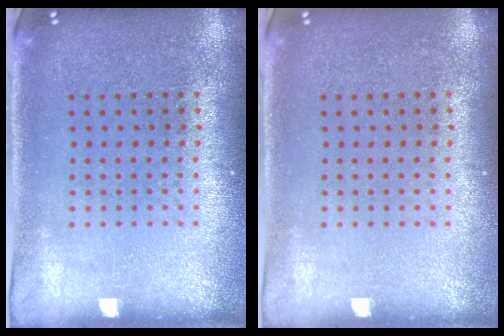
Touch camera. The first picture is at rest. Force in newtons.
{"total": 0.0}